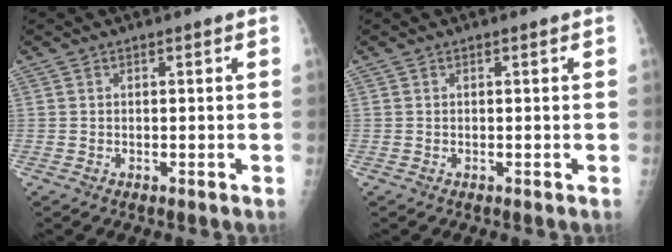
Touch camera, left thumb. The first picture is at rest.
{"total": 0.0}